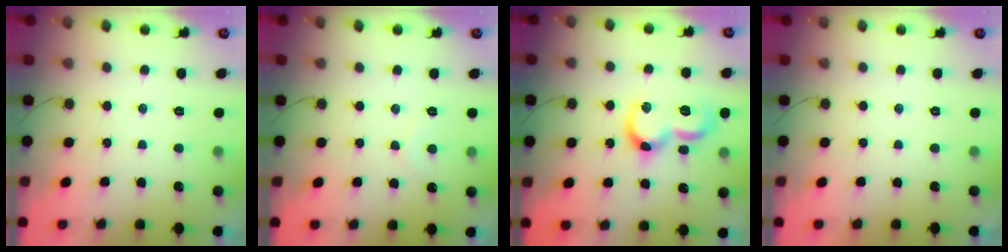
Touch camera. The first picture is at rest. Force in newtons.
{"total": 3.9, "press": 3.9, "slide": 0.2}
{"total": 12.9, "press": 12.8, "slide": 1.1}
{"total": 1.7, "press": 1.7, "slide": 0.0}